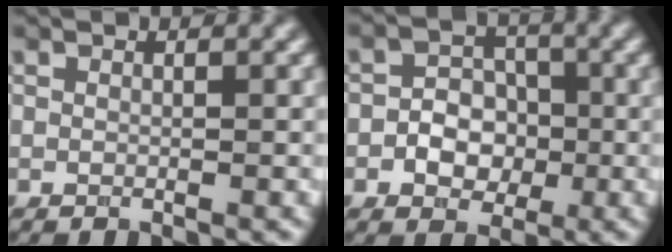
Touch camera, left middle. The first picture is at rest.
{"total": 3.8, "force": [-1.1, 2.9, 2.2], "torque": [-0.022, 0.002, -0.022]}